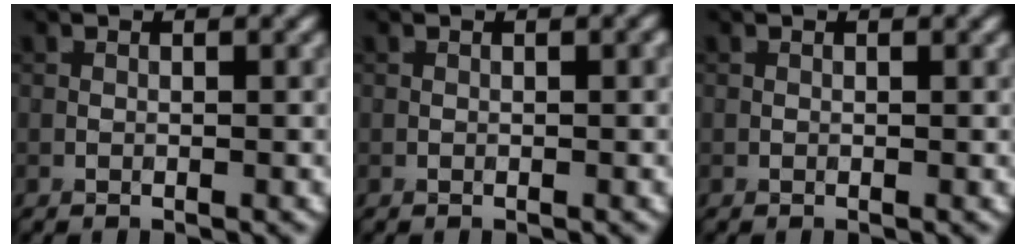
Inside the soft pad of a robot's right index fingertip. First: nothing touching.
{"total": 0.6, "force": [-0.4, 0.1, 0.4], "torque": [-0.005, 0.001, -0.003]}
{"total": 0.0}